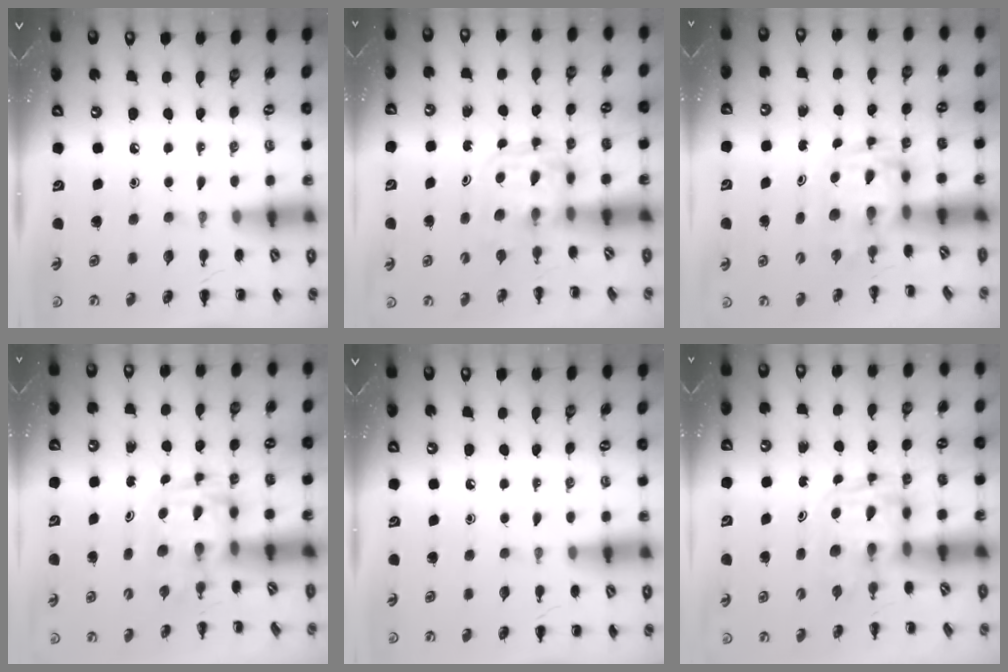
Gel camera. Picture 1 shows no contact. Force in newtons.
{"total": 3.8, "press": 3.7, "slide": 0.2}
{"total": 2.9, "press": 2.9, "slide": 0.5}
{"total": 2.9, "press": 2.9, "slide": 0.5}
{"total": 0.0}
{"total": 2.7, "press": 2.7, "slide": 0.2}